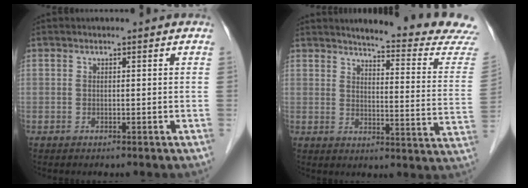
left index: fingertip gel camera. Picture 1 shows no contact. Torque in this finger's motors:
{"motor_torque": [-0.17, -0.34, 0.15, 0.02]}